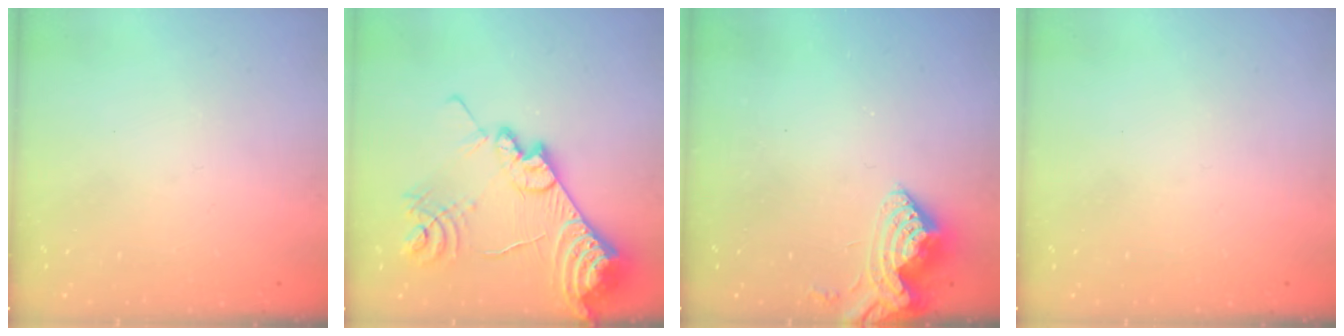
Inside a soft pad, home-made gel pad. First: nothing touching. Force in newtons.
{"total": 22.4, "press": 22.3, "slide": 2.3}
{"total": 8.9, "press": 8.8, "slide": 0.8}
{"total": 0.0}